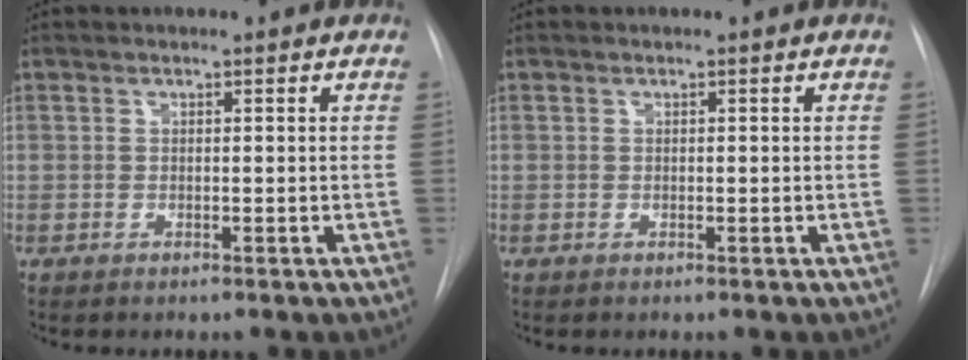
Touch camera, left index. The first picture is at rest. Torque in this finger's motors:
{"motor_torque": [0.00, 0.00, 0.00, 0.00]}